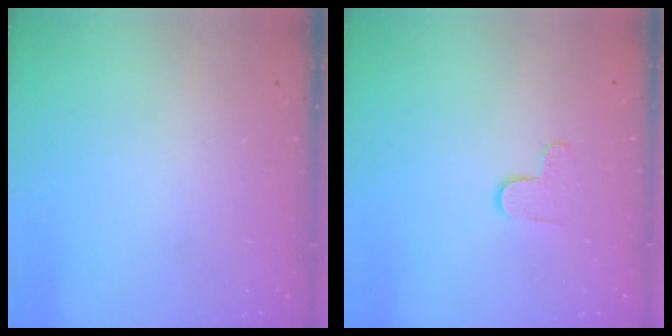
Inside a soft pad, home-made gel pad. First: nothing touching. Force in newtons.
{"total": 3.1, "press": 3.1, "slide": 0.4}